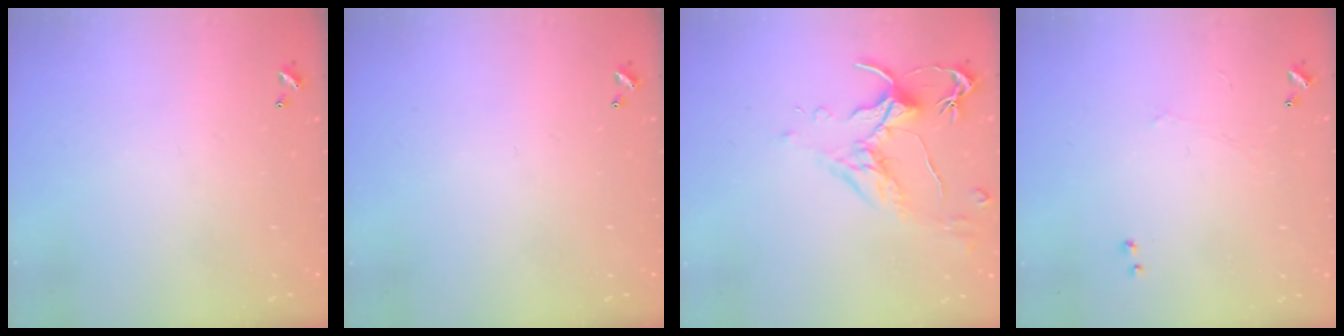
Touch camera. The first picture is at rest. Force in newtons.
{"total": 0.0}
{"total": 1.6, "press": 1.4, "slide": 0.7}
{"total": 1.0, "press": 0.9, "slide": 0.5}